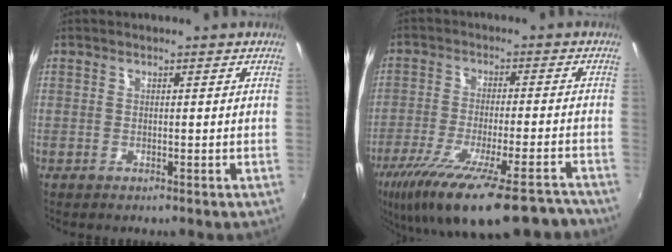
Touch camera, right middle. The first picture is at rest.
{"total": 21.2, "force": [-15.8, 5.1, 13.1], "torque": [-0.237, -0.061, -0.242]}